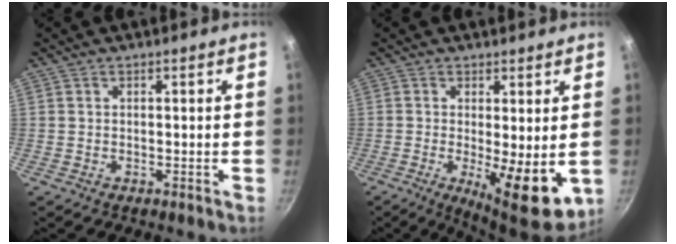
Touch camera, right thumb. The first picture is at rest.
{"total": 10.7, "force": [-1.3, 3.4, 10.1], "torque": [-0.128, -0.014, -0.006]}